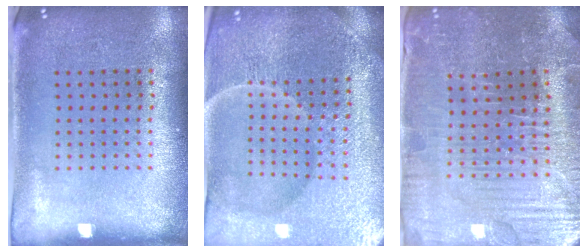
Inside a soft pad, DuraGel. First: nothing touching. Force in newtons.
{"total": 5.8, "press": 5.3, "slide": 2.3}
{"total": 3.7, "press": 3.7, "slide": 0.4}